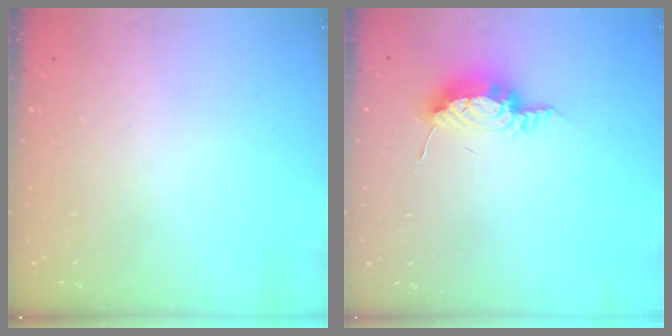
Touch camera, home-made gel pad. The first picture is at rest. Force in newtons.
{"total": 8.1, "press": 8.1, "slide": 0.8}